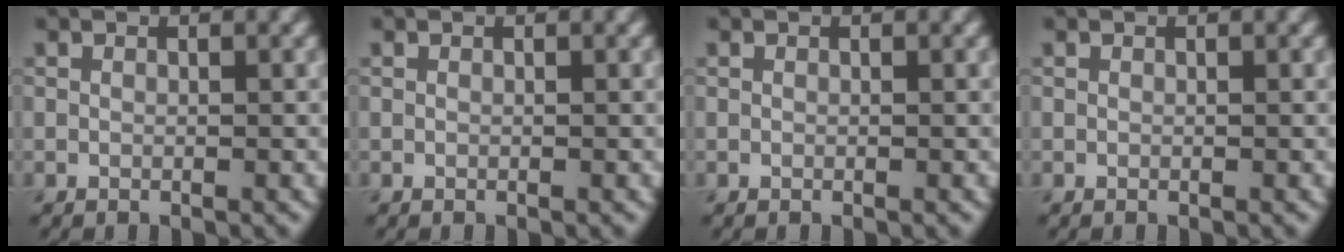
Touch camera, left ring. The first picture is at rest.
{"total": 0.0}
{"total": 0.0}
{"total": 0.0}